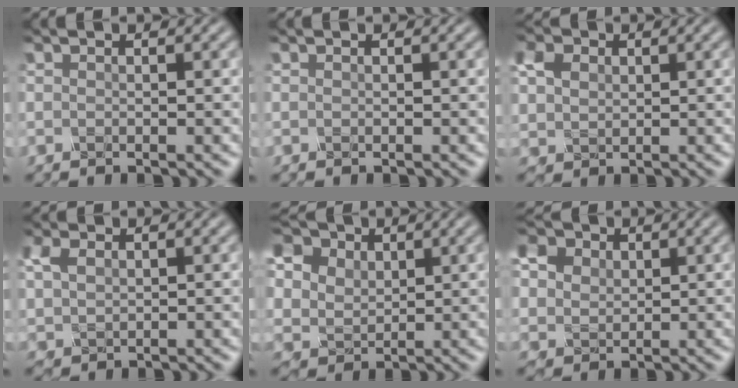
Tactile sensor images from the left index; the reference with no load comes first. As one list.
[{"total": 0.0}, {"total": 2.3, "force": [1.4, 1.8, 0.6], "torque": [-0.037, 0.010, 0.031]}, {"total": 1.5, "force": [1.2, 0.8, 0.3], "torque": [-0.025, 0.008, 0.033]}, {"total": 12.4, "force": [7.4, 8.4, 5.6], "torque": [-0.150, 0.045, 0.131]}, {"total": 8.8, "force": [5.1, 6.0, 4.0], "torque": [-0.113, 0.033, 0.076]}]